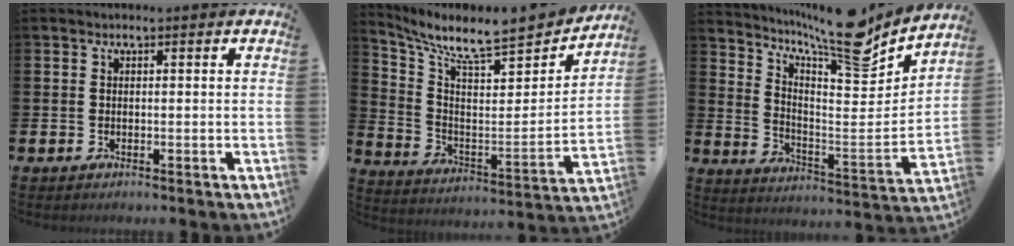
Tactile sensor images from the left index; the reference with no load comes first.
{"total": 9.2, "force": [8.1, 1.5, 4.2], "torque": [-0.097, -0.073, 0.128]}
{"total": 11.9, "force": [10.0, 2.0, 6.1], "torque": [-0.114, -0.073, 0.165]}